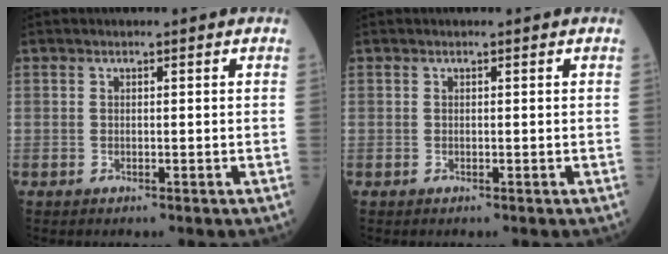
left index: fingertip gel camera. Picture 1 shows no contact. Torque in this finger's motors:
{"motor_torque": [0.14, -0.13, -0.02, 0.01]}